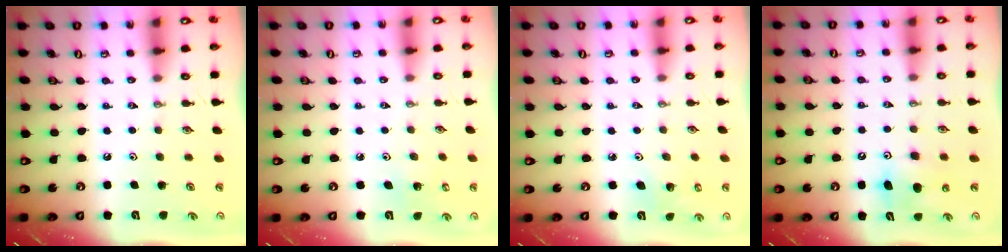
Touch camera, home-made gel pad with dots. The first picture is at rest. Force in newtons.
{"total": 2.8, "press": 2.8, "slide": 0.2}
{"total": 5.1, "press": 5.0, "slide": 1.0}
{"total": 8.7, "press": 8.7, "slide": 1.1}